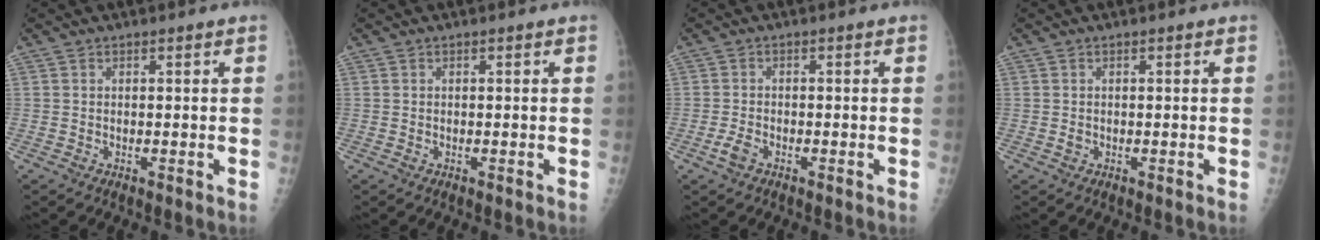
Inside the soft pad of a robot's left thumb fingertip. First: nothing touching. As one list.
[{"total": 0.0}, {"total": 2.3, "force": [-1.5, 1.2, 1.4], "torque": [-0.032, 0.004, -0.028]}, {"total": 0.6, "force": [-0.2, 0.5, 0.2], "torque": [0.002, 0.001, -0.002]}]